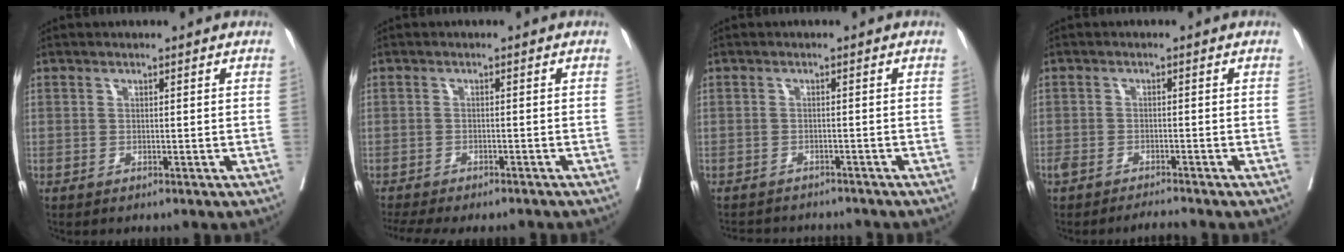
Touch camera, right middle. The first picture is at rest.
{"total": 10.2, "force": [-9.2, 1.9, 4.0], "torque": [-0.062, -0.005, -0.125]}
{"total": 7.4, "force": [-7.1, 1.6, 1.3], "torque": [-0.017, 0.001, -0.091]}
{"total": 2.8, "force": [-2.6, 0.0, 0.8], "torque": [-0.017, -0.006, -0.045]}